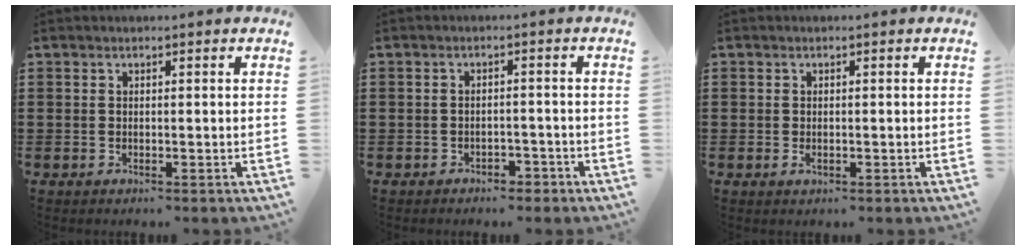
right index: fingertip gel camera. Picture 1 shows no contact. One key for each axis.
{"total": 1.9, "fx": -1.8, "fy": 0.7, "fz": 0.2, "tx": -0.011, "ty": -0.001, "tz": -0.038}
{"total": 0.9, "fx": -0.2, "fy": 0.4, "fz": 0.7, "tx": -0.015, "ty": -0.003, "tz": -0.004}